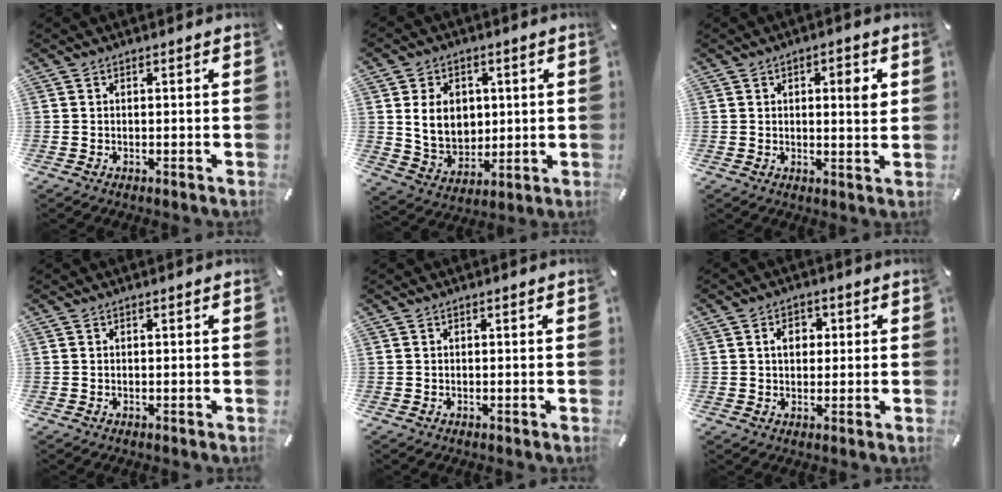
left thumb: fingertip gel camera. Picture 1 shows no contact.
{"total": 9.9, "force": [2.2, 8.2, 5.1], "torque": [-0.099, -0.001, 0.041]}
{"total": 4.4, "force": [1.3, 1.3, 4.0], "torque": [-0.049, -0.009, 0.011]}
{"total": 0.0}
{"total": 0.0}
{"total": 4.7, "force": [0.9, 3.5, 3.0], "torque": [-0.041, 0.001, 0.007]}